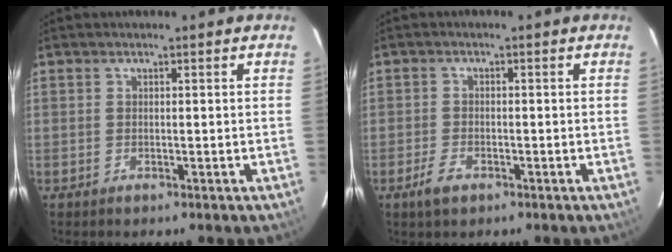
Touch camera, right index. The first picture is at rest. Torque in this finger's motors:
{"motor_torque": [-0.17, -0.18, -0.39, -0.21]}